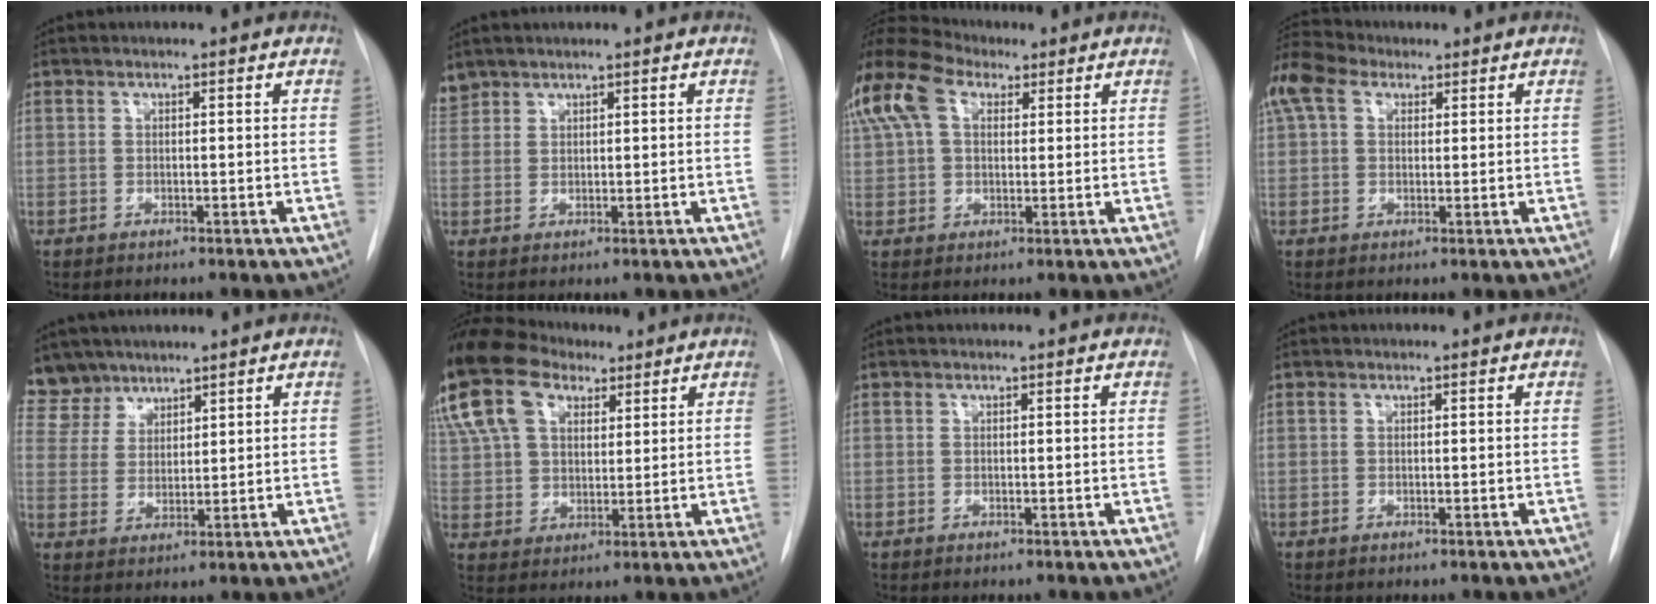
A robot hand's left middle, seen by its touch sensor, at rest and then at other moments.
{"total": 2.2, "force": [2.1, 0.7, -0.1], "torque": [0.000, 0.014, 0.044]}
{"total": 19.9, "force": [9.9, 12.8, 11.5], "torque": [-0.321, 0.093, 0.185]}
{"total": 13.7, "force": [6.9, 8.8, 7.9], "torque": [-0.214, 0.068, 0.129]}
{"total": 6.3, "force": [5.5, 3.2, -0.3], "torque": [0.011, 0.005, 0.115]}
{"total": 28.2, "force": [16.4, 18.5, 13.6], "torque": [-0.404, 0.101, 0.306]}
{"total": 0.0}
{"total": 0.0}